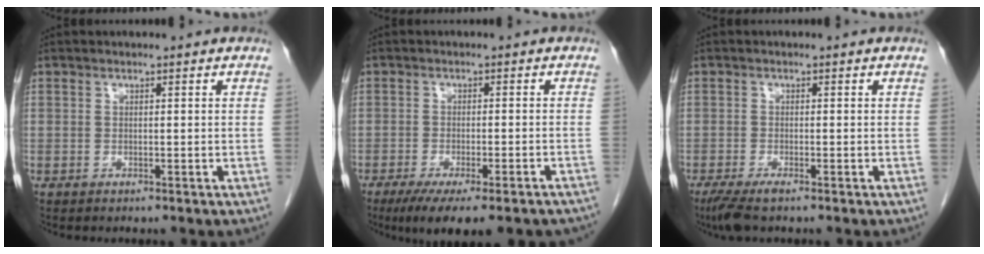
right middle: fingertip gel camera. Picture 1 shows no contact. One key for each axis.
{"total": 14.1, "fx": -11.4, "fy": 2.6, "fz": 7.9, "tx": -0.087, "ty": -0.014, "tz": -0.151}
{"total": 3.6, "fx": -2.5, "fy": 0.5, "fz": 2.5, "tx": -0.047, "ty": -0.010, "tz": -0.047}